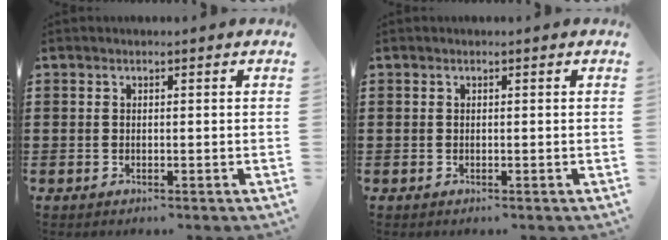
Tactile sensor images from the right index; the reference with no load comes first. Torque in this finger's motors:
{"motor_torque": [0.00, 0.00, 0.00, 0.00]}